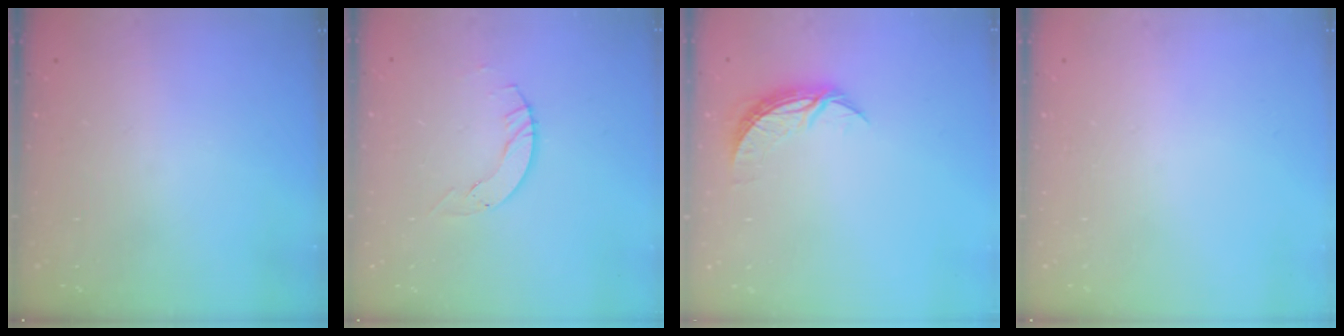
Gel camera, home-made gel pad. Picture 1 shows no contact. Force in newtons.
{"total": 4.5, "press": 4.5, "slide": 0.5}
{"total": 6.7, "press": 6.7, "slide": 0.4}
{"total": 0.0}